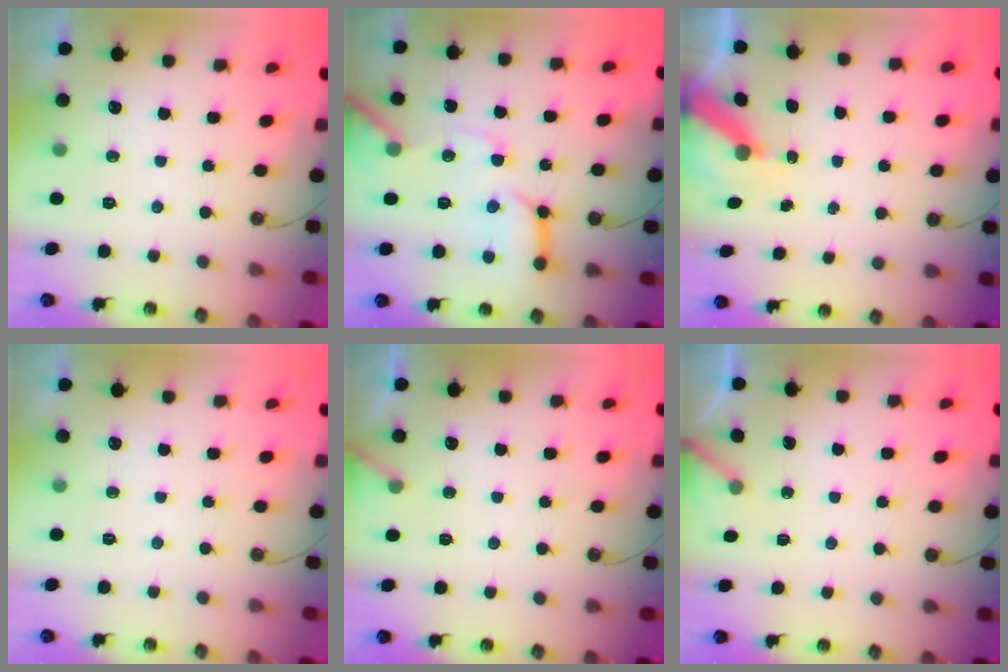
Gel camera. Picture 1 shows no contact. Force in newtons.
{"total": 15.1, "press": 15.0, "slide": 1.9}
{"total": 7.2, "press": 7.2, "slide": 0.7}
{"total": 0.0}
{"total": 4.7, "press": 4.6, "slide": 0.4}
{"total": 2.5, "press": 2.5, "slide": 0.1}